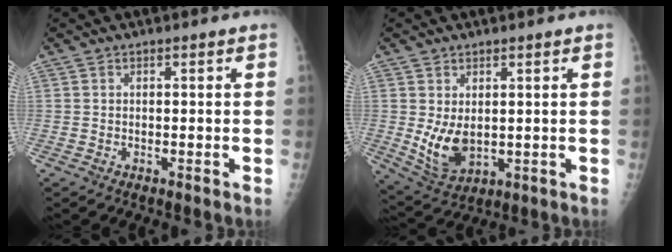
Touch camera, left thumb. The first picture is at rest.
{"total": 7.3, "force": [0.8, 4.7, 5.5], "torque": [-0.090, -0.023, 0.034]}